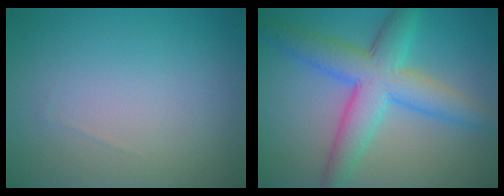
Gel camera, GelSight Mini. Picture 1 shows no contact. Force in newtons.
{"total": 7.1, "press": 7.1, "slide": 0.1}